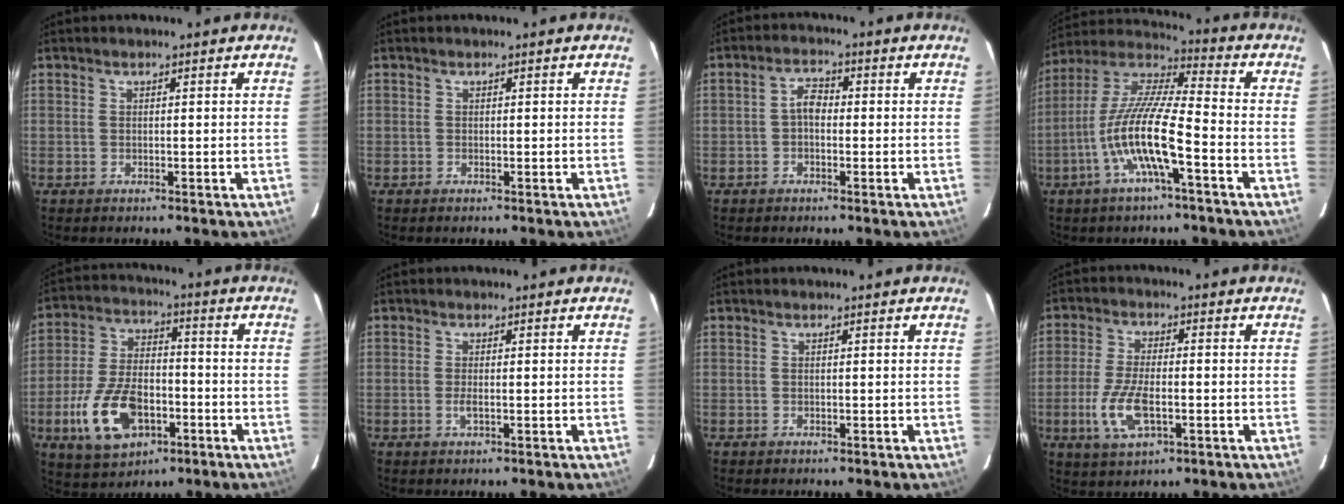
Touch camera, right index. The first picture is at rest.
{"total": 0.0}
{"total": 2.8, "force": [-0.5, 1.8, 2.1], "torque": [-0.039, 0.012, -0.011]}
{"total": 14.0, "force": [-5.5, 2.0, 12.7], "torque": [-0.249, -0.004, -0.112]}
{"total": 15.3, "force": [-5.9, 8.8, 11.1], "torque": [-0.243, -0.002, -0.094]}
{"total": 1.5, "force": [-0.3, 0.3, 1.4], "torque": [-0.030, -0.003, -0.006]}
{"total": 0.0}
{"total": 9.4, "force": [-2.7, 3.9, 8.1], "torque": [-0.176, -0.008, -0.049]}